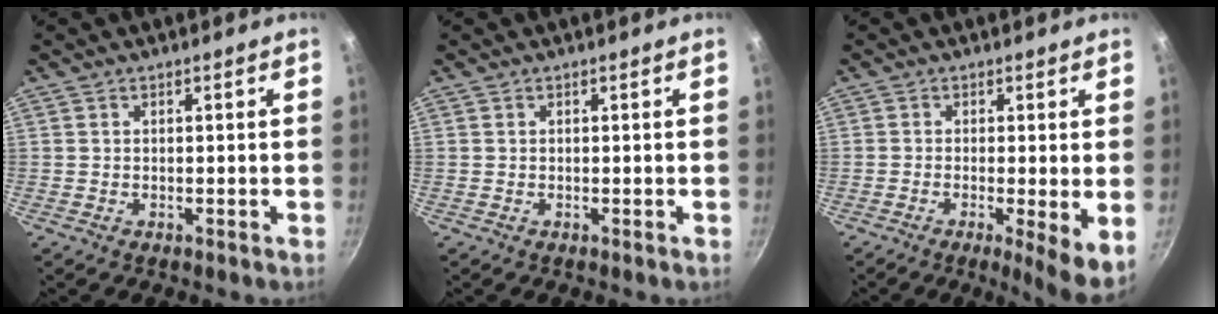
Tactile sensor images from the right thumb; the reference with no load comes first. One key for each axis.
{"total": 0.0}
{"total": 6.9, "fx": -1.2, "fy": 1.1, "fz": 6.7, "tx": -0.096, "ty": -0.012, "tz": -0.018}